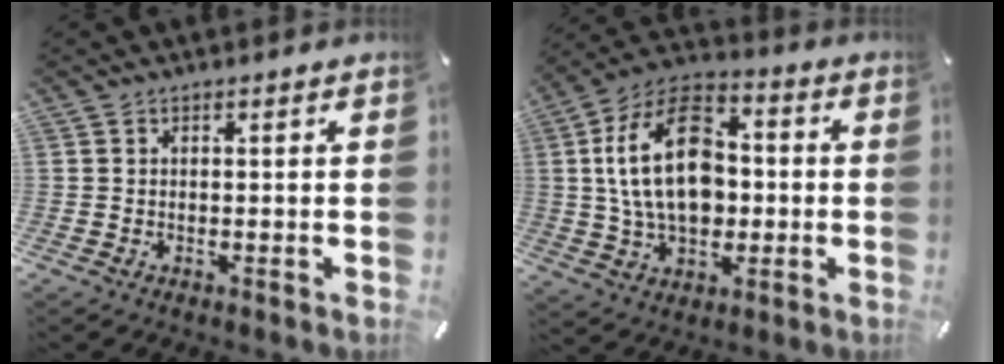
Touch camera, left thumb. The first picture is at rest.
{"total": 19.3, "force": [0.4, 13.2, 14.0], "torque": [-0.278, 0.010, 0.002]}